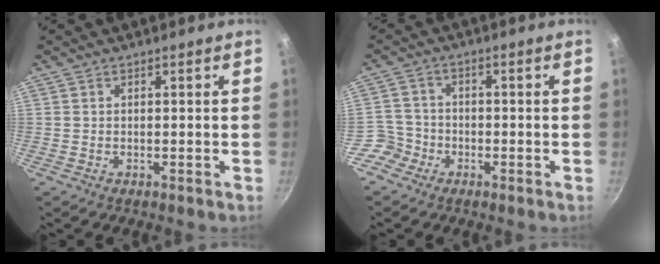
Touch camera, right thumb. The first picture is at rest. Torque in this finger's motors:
{"motor_torque": [-0.12, 0.07, -0.25, 0.07, 0.01]}